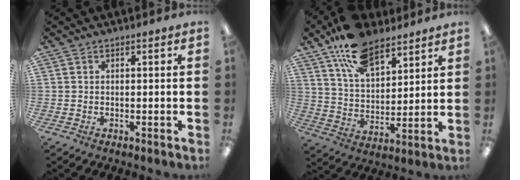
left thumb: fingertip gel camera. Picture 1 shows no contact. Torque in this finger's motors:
{"motor_torque": [0.59, 0.08, 1.49, -1.25, 0.31]}